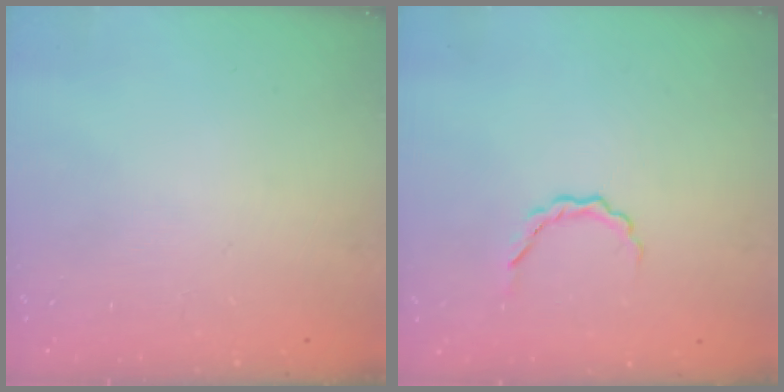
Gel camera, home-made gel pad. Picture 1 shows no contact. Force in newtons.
{"total": 2.8, "press": 2.7, "slide": 0.8}